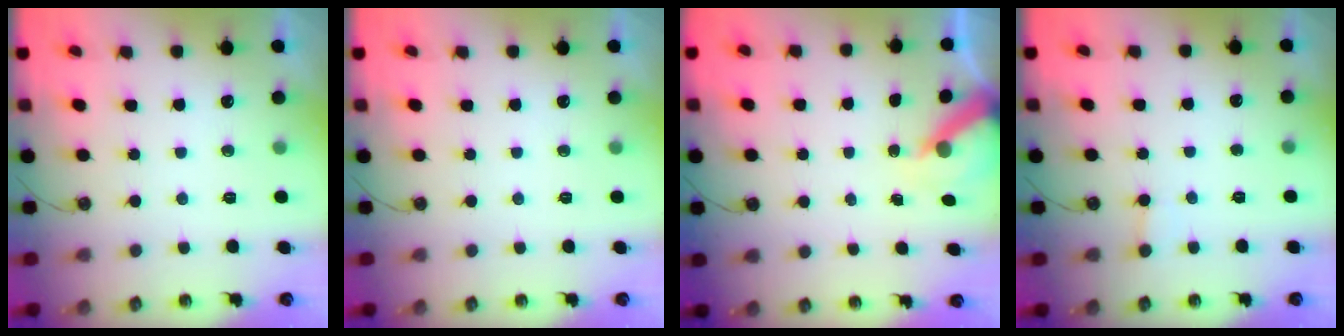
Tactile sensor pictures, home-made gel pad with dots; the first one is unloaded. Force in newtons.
{"total": 0.0}
{"total": 6.2, "press": 6.1, "slide": 0.5}
{"total": 1.9, "press": 1.9, "slide": 0.3}